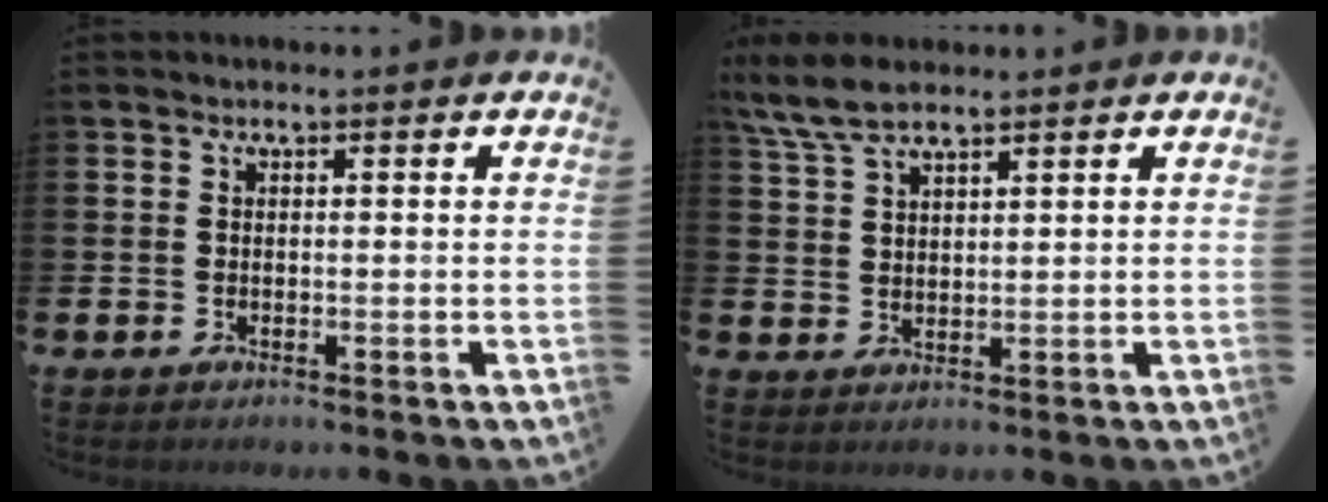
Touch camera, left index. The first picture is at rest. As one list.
[{"total": 6.1, "force": [5.1, 1.8, 3.0], "torque": [-0.067, -0.012, 0.094]}]